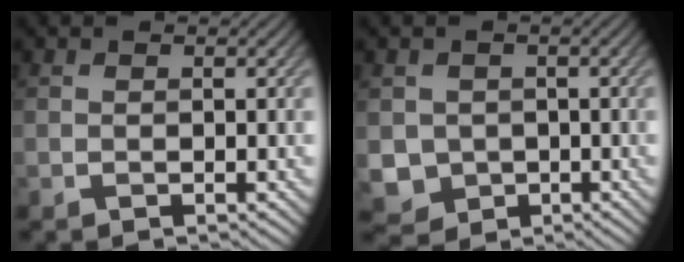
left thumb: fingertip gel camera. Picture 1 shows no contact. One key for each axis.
{"total": 3.7, "fx": -0.3, "fy": 3.5, "fz": 1.0, "tx": -0.038, "ty": -0.016, "tz": -0.012}